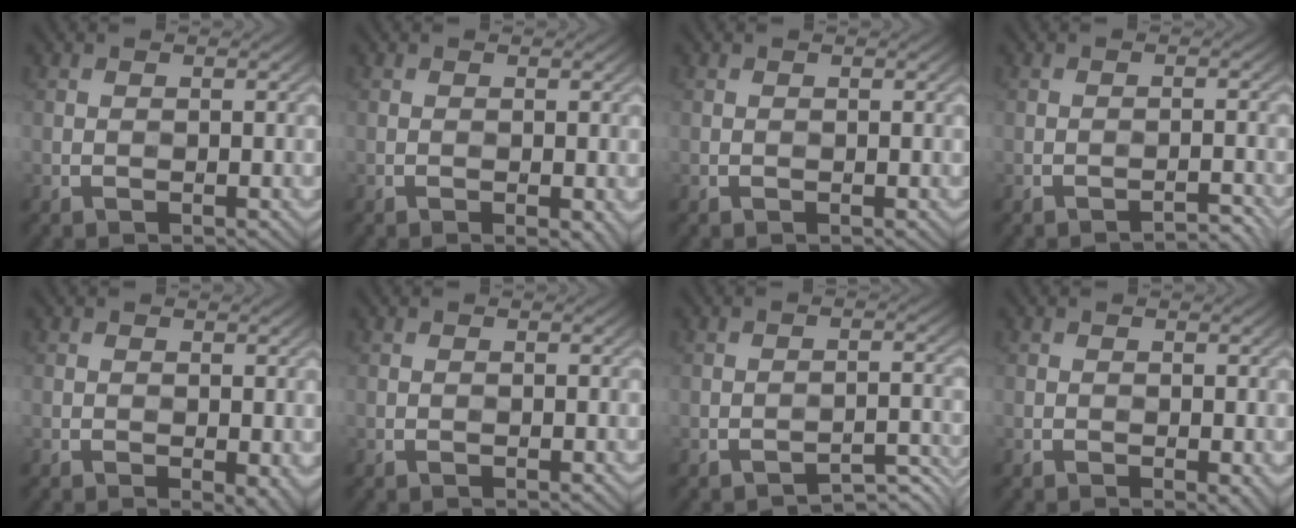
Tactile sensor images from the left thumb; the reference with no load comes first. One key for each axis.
{"total": 1.3, "fx": -0.3, "fy": 0.3, "fz": 1.2, "tx": -0.020, "ty": -0.004, "tz": -0.003}
{"total": 0.0}
{"total": 1.8, "fx": -1.6, "fy": 0.1, "fz": 0.7, "tx": -0.001, "ty": 0.010, "tz": -0.026}
{"total": 2.4, "fx": -0.6, "fy": 1.1, "fz": 2.0, "tx": -0.025, "ty": -0.006, "tz": -0.005}
{"total": 0.0}
{"total": 2.8, "fx": -2.5, "fy": 0.3, "fz": 1.2, "tx": -0.012, "ty": 0.010, "tz": -0.037}
{"total": 1.2, "fx": -0.2, "fy": 0.3, "fz": 1.1, "tx": -0.018, "ty": -0.007, "tz": -0.001}